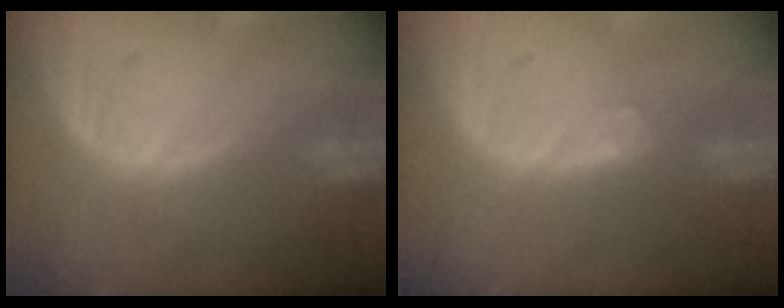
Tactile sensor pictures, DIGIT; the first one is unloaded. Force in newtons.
{"total": 1.5, "press": 1.2, "slide": 0.9}